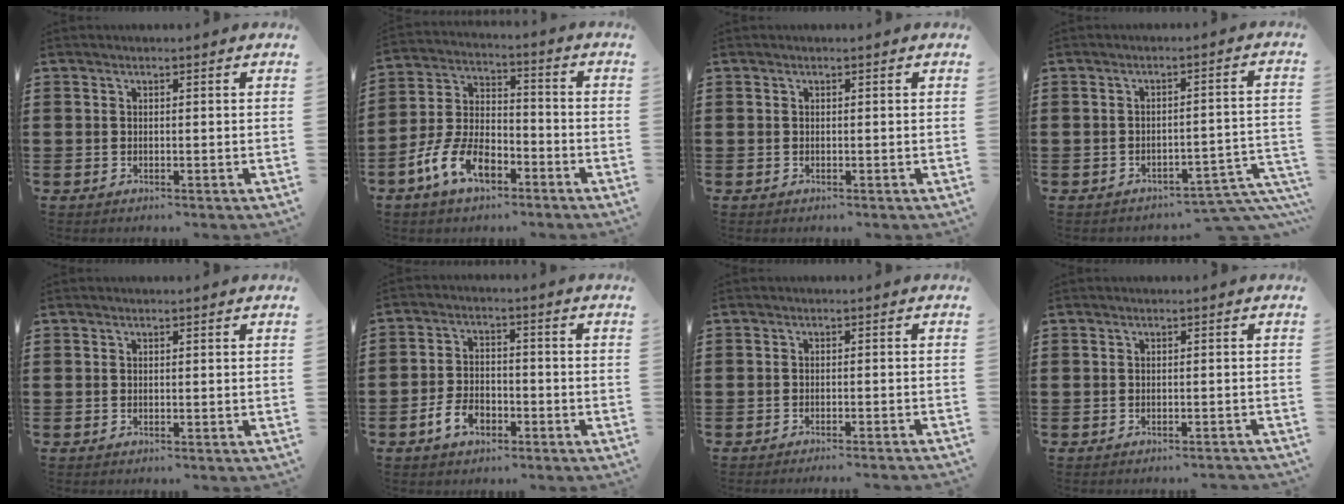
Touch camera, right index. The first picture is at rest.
{"total": 9.7, "force": [-5.3, 5.1, 6.3], "torque": [-0.156, 0.006, -0.105]}
{"total": 0.0}
{"total": 4.2, "force": [-3.6, 0.7, 2.1], "torque": [-0.035, -0.002, -0.071]}
{"total": 0.0}
{"total": 4.8, "force": [-2.7, 2.7, 2.8], "torque": [-0.061, 0.007, -0.054]}
{"total": 1.5, "force": [-1.4, -0.4, 0.4], "torque": [-0.008, 0.001, -0.028]}
{"total": 0.7, "force": [-0.7, 0.0, 0.1], "torque": [-0.005, 0.000, -0.013]}